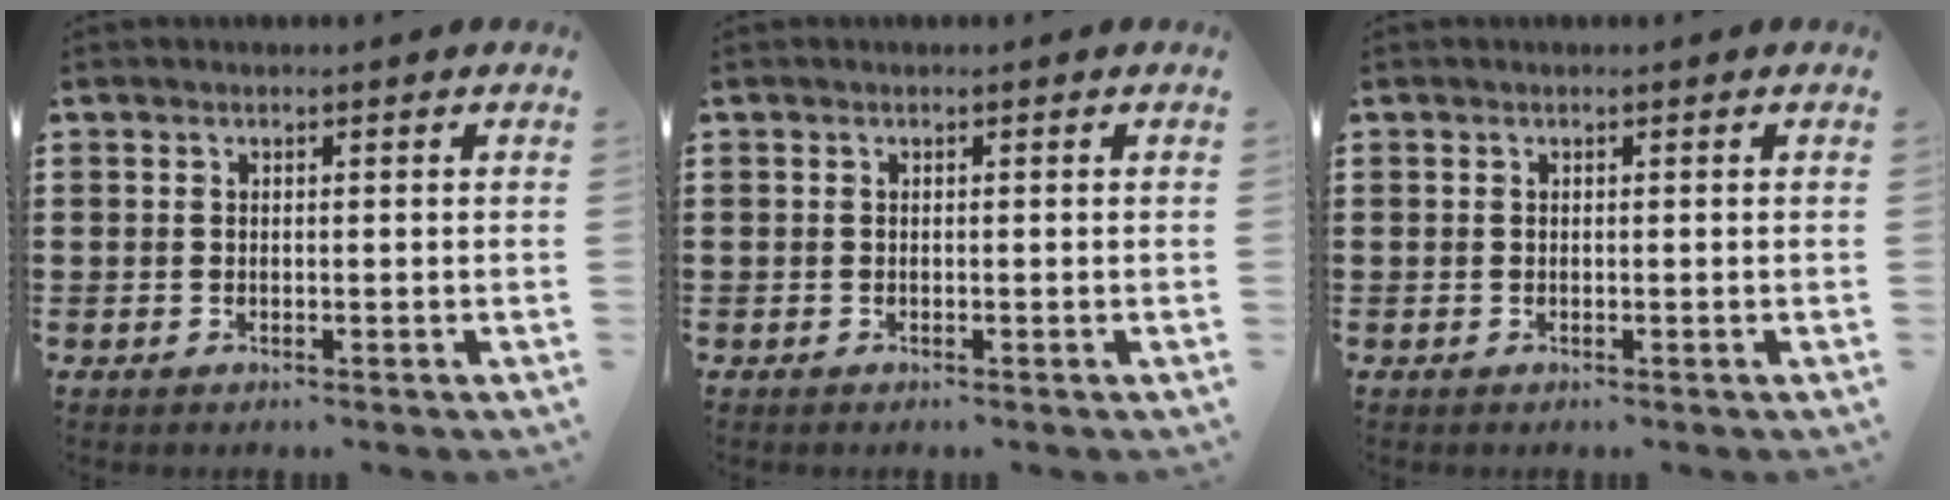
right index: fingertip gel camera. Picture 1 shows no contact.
{"total": 0.0}
{"total": 0.0}